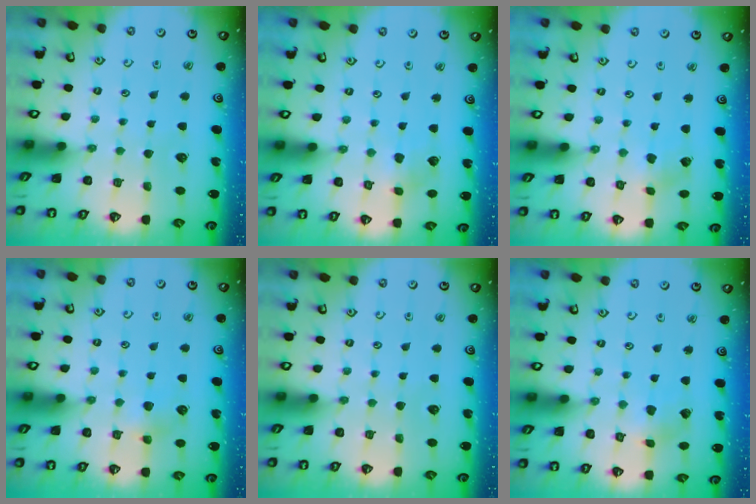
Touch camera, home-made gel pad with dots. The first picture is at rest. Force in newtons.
{"total": 2.6, "press": 2.6, "slide": 0.5}
{"total": 1.2, "press": 1.2, "slide": 0.2}
{"total": 4.6, "press": 4.5, "slide": 0.9}
{"total": 0.0}
{"total": 1.6, "press": 1.6, "slide": 0.1}